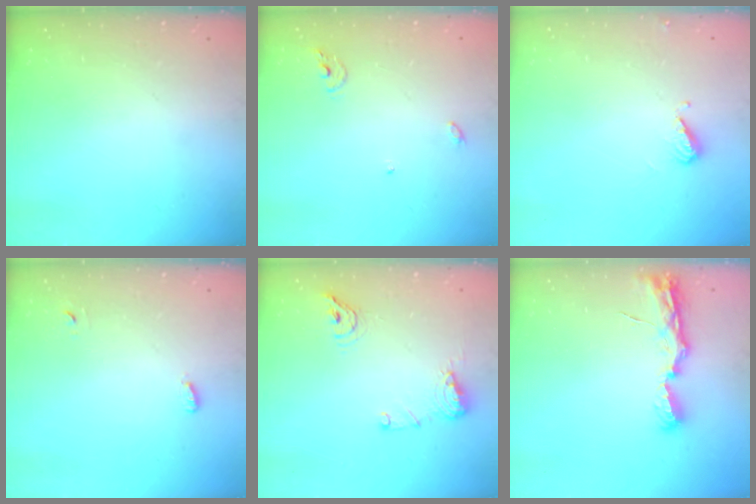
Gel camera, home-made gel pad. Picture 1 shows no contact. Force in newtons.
{"total": 5.2, "press": 5.2, "slide": 0.4}
{"total": 6.2, "press": 6.2, "slide": 0.8}
{"total": 2.8, "press": 2.7, "slide": 0.6}
{"total": 8.9, "press": 8.8, "slide": 1.4}
{"total": 8.0, "press": 8.0, "slide": 0.8}